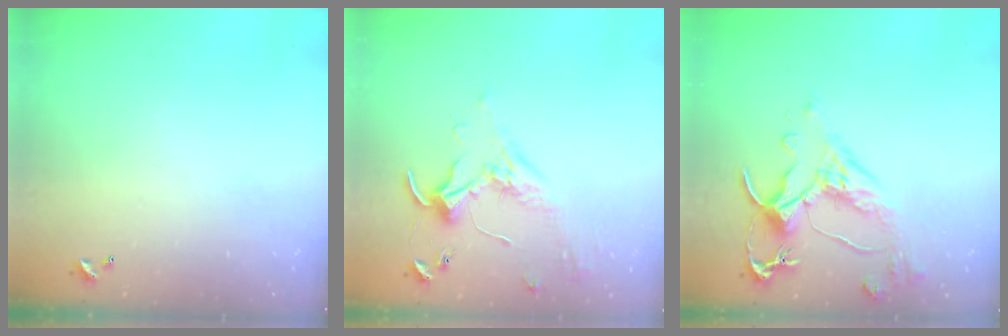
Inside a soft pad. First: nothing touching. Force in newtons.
{"total": 1.7, "press": 1.7, "slide": 0.4}
{"total": 3.1, "press": 2.7, "slide": 1.4}